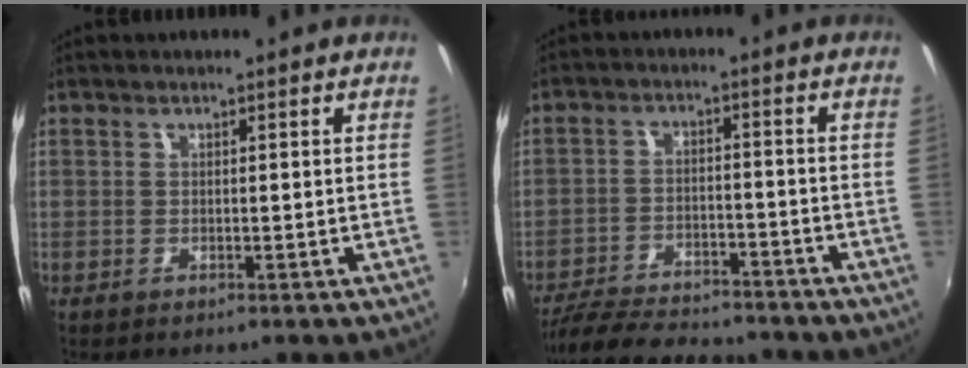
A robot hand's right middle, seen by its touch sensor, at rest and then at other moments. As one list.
[{"total": 15.3, "force": [-13.5, 4.1, 6.1], "torque": [-0.141, -0.013, -0.207]}]